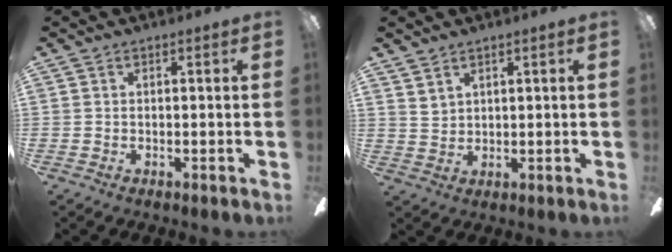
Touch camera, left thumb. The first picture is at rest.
{"total": 2.9, "force": [2.5, 1.3, 0.1], "torque": [-0.006, -0.011, 0.051]}